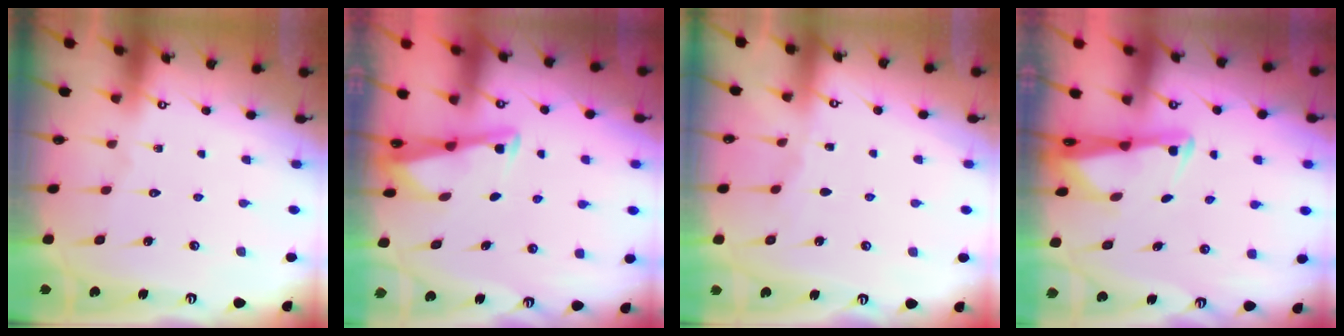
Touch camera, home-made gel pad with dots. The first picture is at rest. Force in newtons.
{"total": 2.8, "press": 2.8, "slide": 0.3}
{"total": 2.8, "press": 2.8, "slide": 0.4}
{"total": 2.6, "press": 2.6, "slide": 0.5}